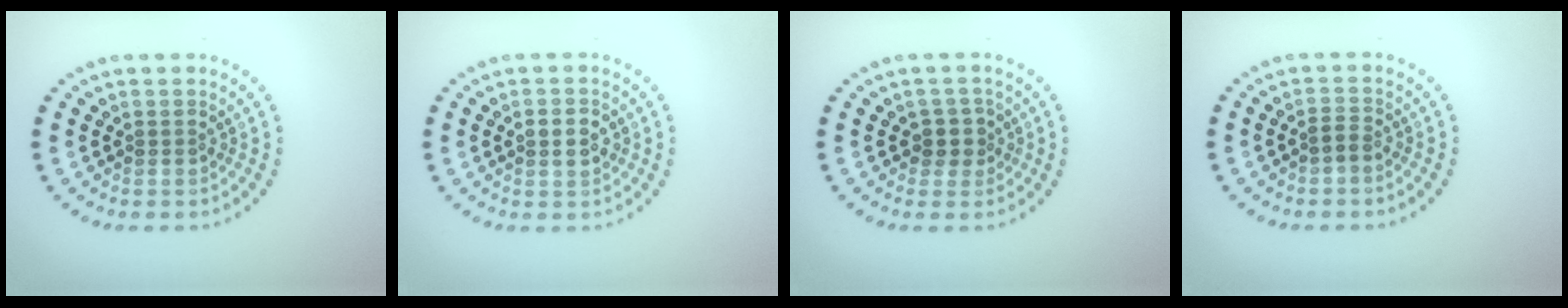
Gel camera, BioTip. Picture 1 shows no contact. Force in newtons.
{"total": 2.5, "press": 2.5, "slide": 0.0}
{"total": 1.9, "press": 1.7, "slide": 0.8}
{"total": 1.2, "press": 0.9, "slide": 0.7}